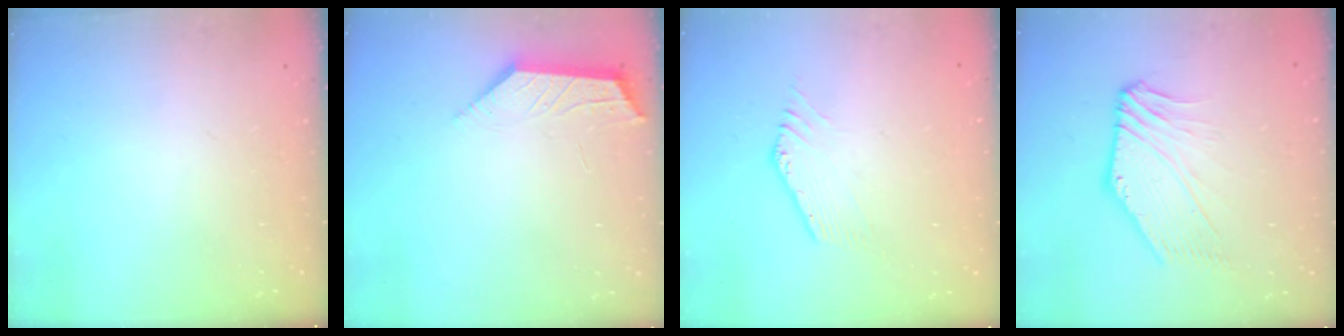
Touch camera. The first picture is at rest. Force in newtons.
{"total": 2.2, "press": 2.2, "slide": 0.5}
{"total": 1.0, "press": 1.0, "slide": 0.1}
{"total": 3.8, "press": 3.7, "slide": 1.0}